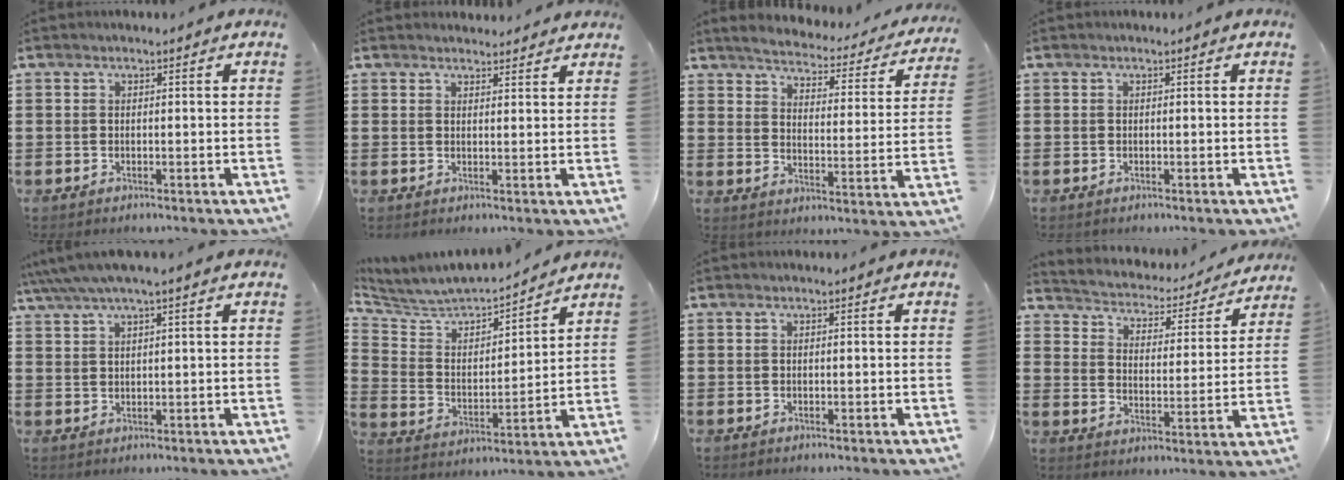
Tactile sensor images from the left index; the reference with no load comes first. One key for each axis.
{"total": 1.9, "fx": 1.9, "fy": 0.3, "fz": 0.0, "tx": -0.005, "ty": -0.002, "tz": 0.038}
{"total": 3.3, "fx": 3.1, "fy": 0.2, "fz": 0.9, "tx": -0.039, "ty": -0.028, "tz": 0.046}
{"total": 0.0}
{"total": 3.4, "fx": 2.4, "fy": 0.0, "fz": 2.4, "tx": -0.052, "ty": -0.001, "tz": 0.043}
{"total": 5.1, "fx": 4.9, "fy": 1.1, "fz": 0.6, "tx": -0.046, "ty": -0.045, "tz": 0.078}
{"total": 0.0}
{"total": 2.7, "fx": 2.6, "fy": 0.5, "fz": -0.1, "tx": -0.021, "ty": -0.030, "tz": 0.034}